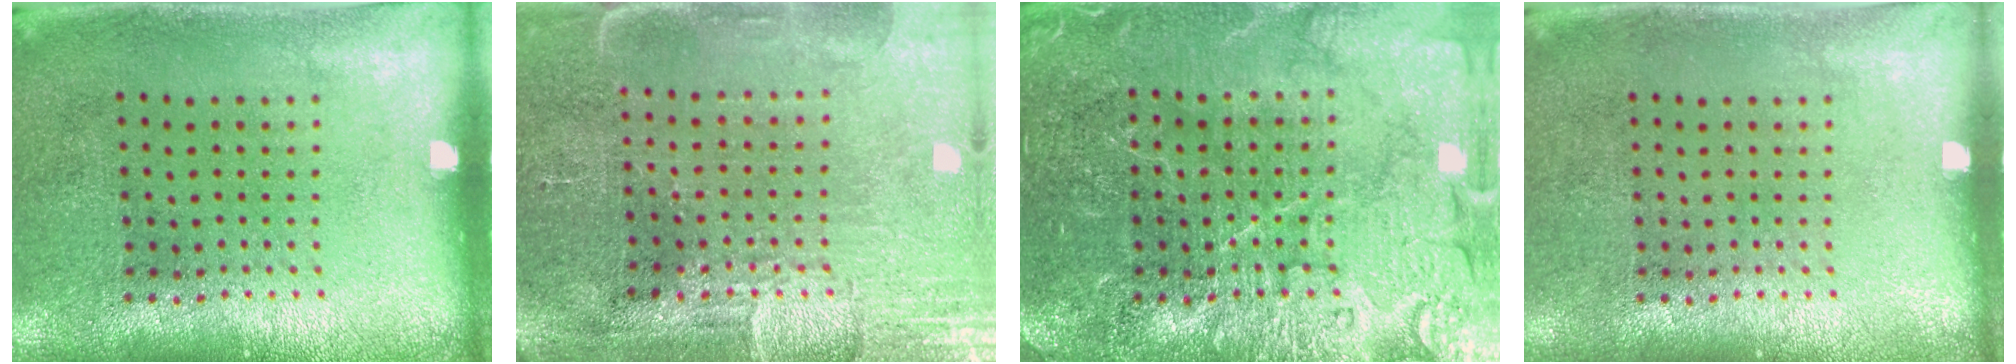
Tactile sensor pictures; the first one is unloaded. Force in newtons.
{"total": 3.9, "press": 3.5, "slide": 1.7}
{"total": 4.7, "press": 4.7, "slide": 0.7}
{"total": 0.0}